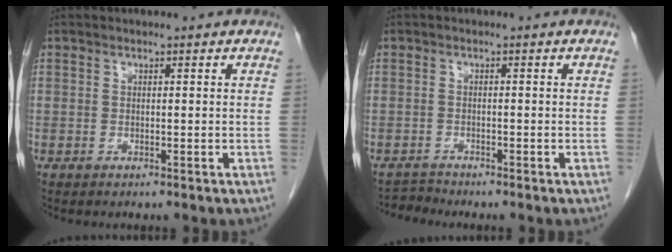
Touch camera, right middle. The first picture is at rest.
{"total": 1.6, "force": [-1.4, -0.3, -0.8], "torque": [0.021, -0.012, -0.025]}